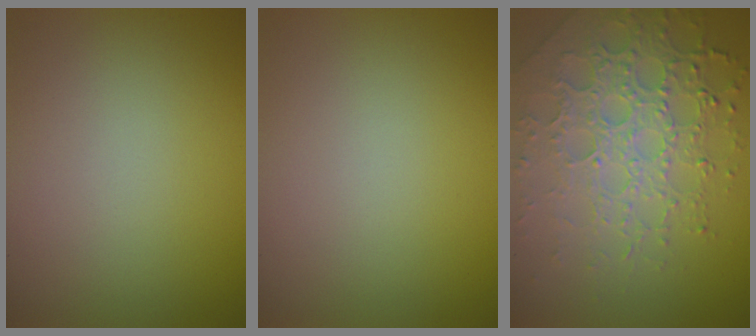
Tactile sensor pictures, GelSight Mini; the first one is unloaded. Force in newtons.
{"total": 0.0}
{"total": 6.4, "press": 4.9, "slide": 4.1}